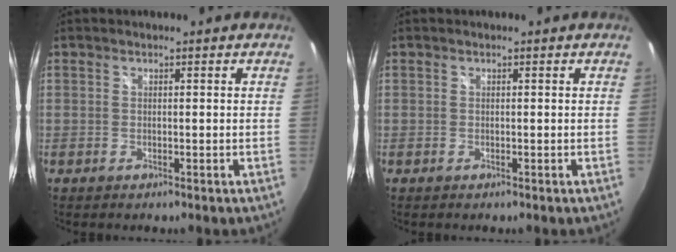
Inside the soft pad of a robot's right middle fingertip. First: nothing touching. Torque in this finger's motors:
{"motor_torque": [0.12, -0.22, 0.00, 0.01]}